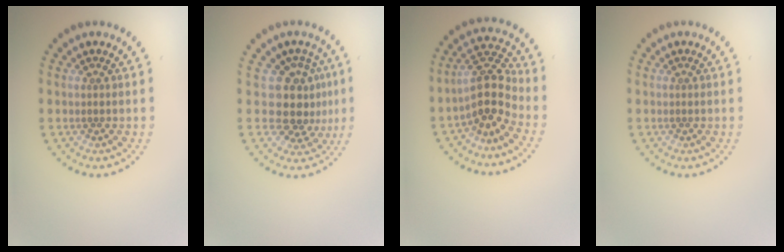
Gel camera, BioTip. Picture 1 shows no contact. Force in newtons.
{"total": 4.0, "press": 3.2, "slide": 2.5}
{"total": 4.3, "press": 3.7, "slide": 2.1}
{"total": 0.0}